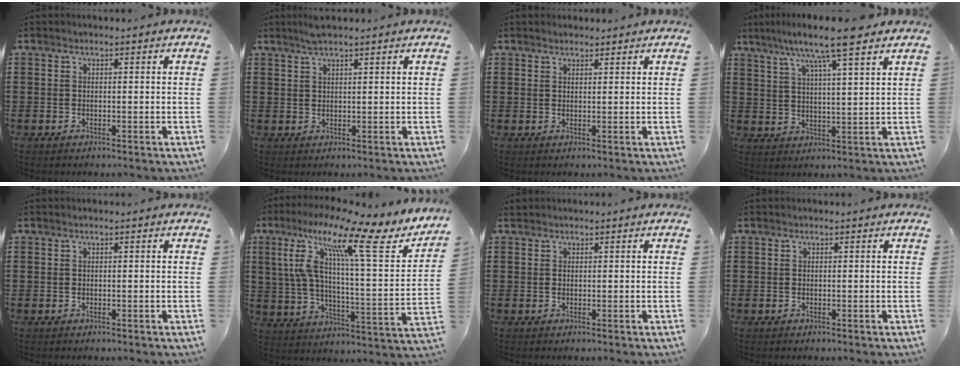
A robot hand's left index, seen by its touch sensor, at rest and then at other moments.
{"total": 2.2, "force": [1.8, 0.1, 1.2], "torque": [-0.026, 0.002, 0.034]}
{"total": 1.4, "force": [1.3, 0.4, 0.1], "torque": [-0.004, 0.002, 0.026]}
{"total": 8.9, "force": [6.8, 0.3, 5.8], "torque": [-0.121, -0.017, 0.117]}
{"total": 0.0}
{"total": 16.8, "force": [10.7, 2.4, 12.6], "torque": [-0.260, -0.053, 0.168]}
{"total": 0.6, "force": [0.4, 0.5, 0.0], "torque": [-0.003, 0.003, 0.009]}
{"total": 0.0}